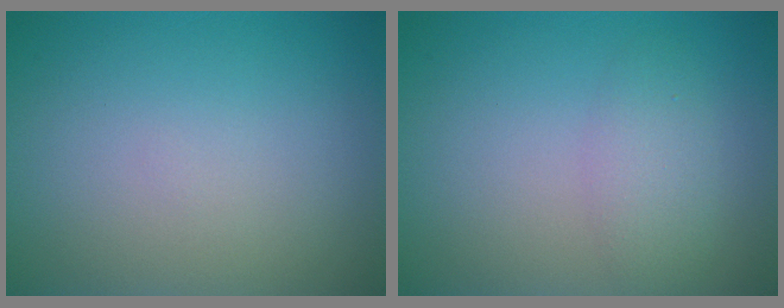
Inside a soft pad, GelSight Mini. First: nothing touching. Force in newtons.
{"total": 2.2, "press": 2.2, "slide": 0.1}